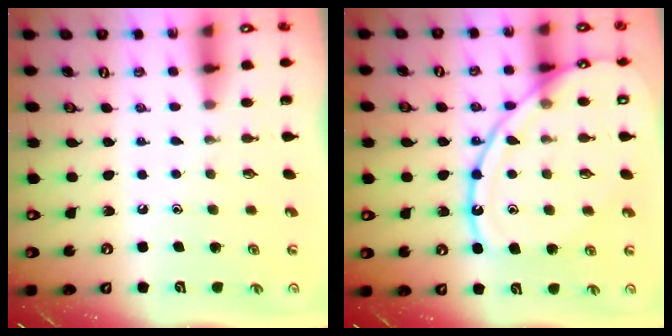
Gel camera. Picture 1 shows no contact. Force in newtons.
{"total": 15.9, "press": 15.8, "slide": 1.5}